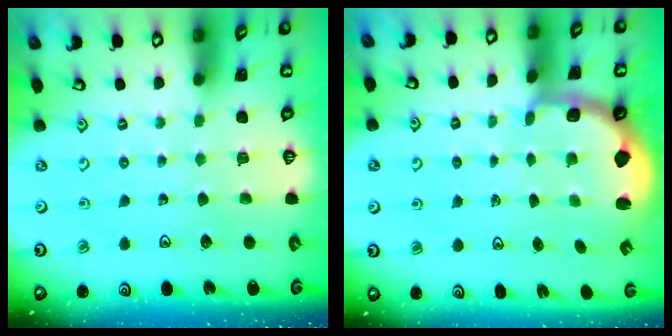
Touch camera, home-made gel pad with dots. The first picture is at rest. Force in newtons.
{"total": 2.4, "press": 1.2, "slide": 2.1}